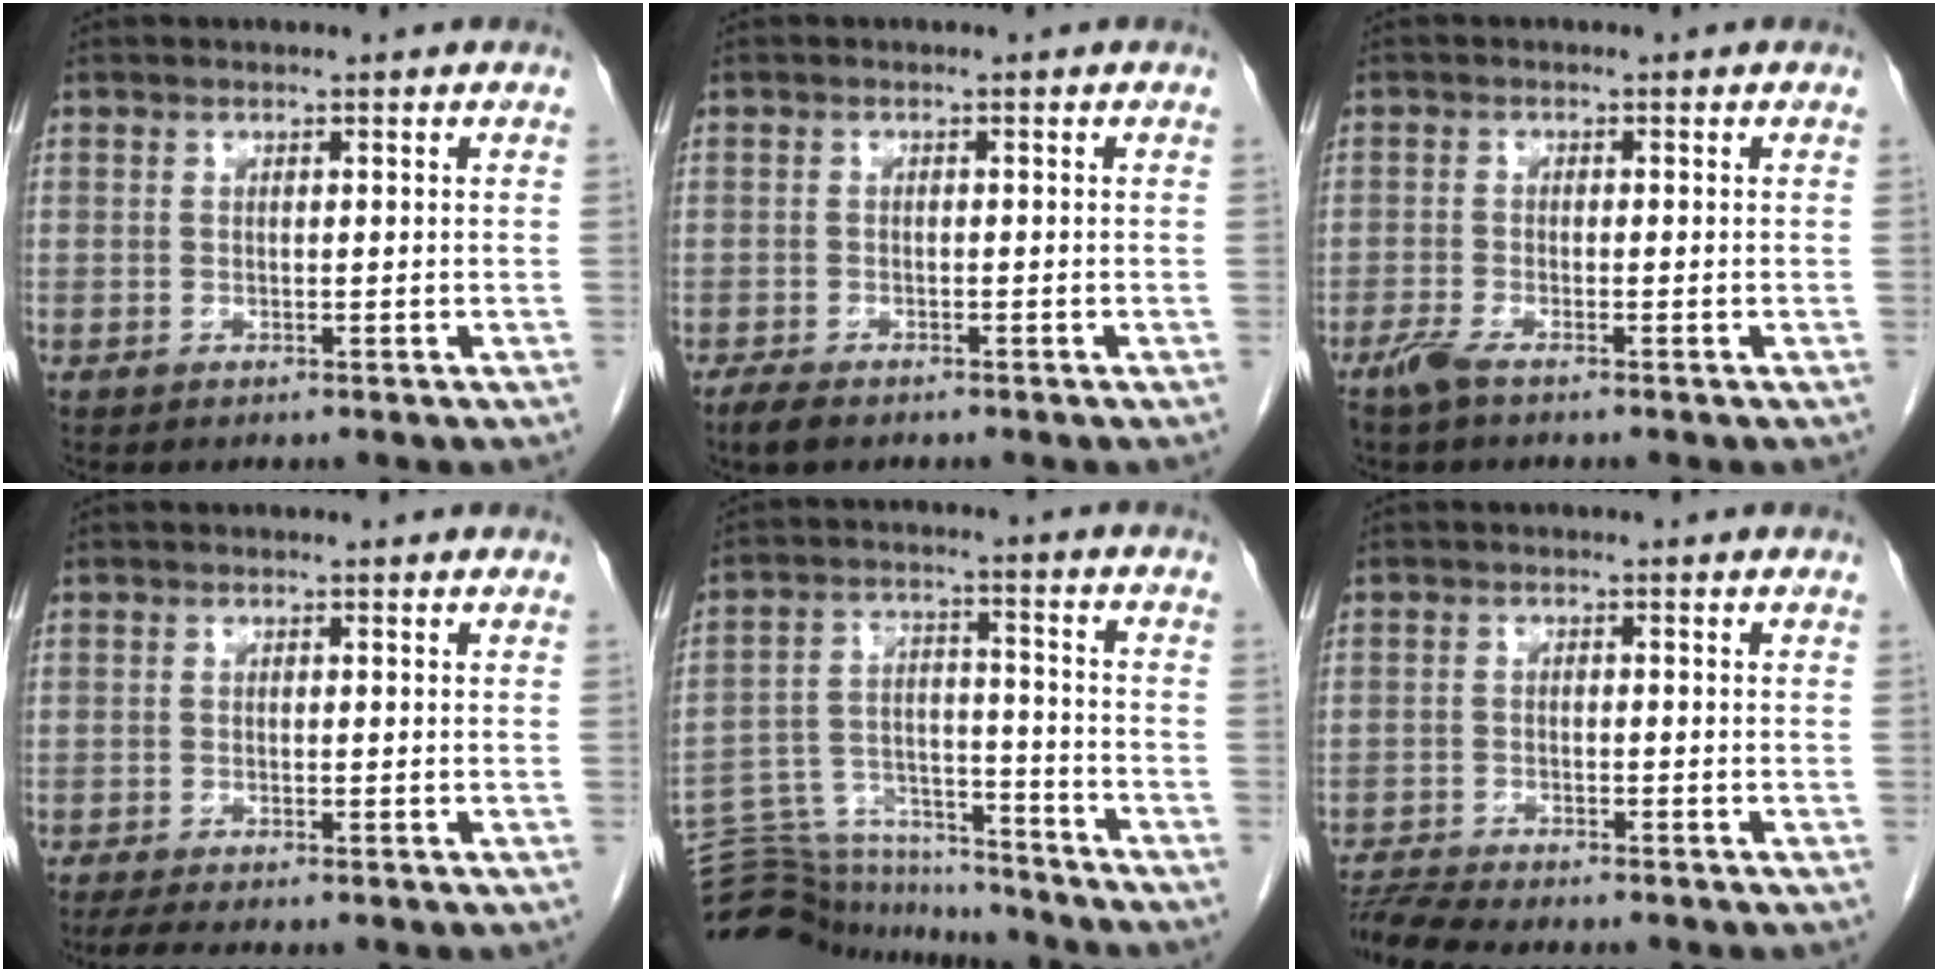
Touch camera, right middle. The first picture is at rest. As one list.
[{"total": 2.4, "force": [-1.8, 0.8, 1.3], "torque": [-0.031, -0.005, -0.029]}, {"total": 2.3, "force": [-1.8, 0.2, 1.5], "torque": [-0.039, -0.005, -0.040]}, {"total": 3.2, "force": [-2.7, 0.1, 1.8], "torque": [-0.030, -0.008, -0.042]}, {"total": 18.1, "force": [-17.3, 4.2, 3.3], "torque": [-0.082, 0.036, -0.267]}, {"total": 6.6, "force": [-6.2, 0.1, 2.1], "torque": [-0.036, -0.012, -0.104]}]